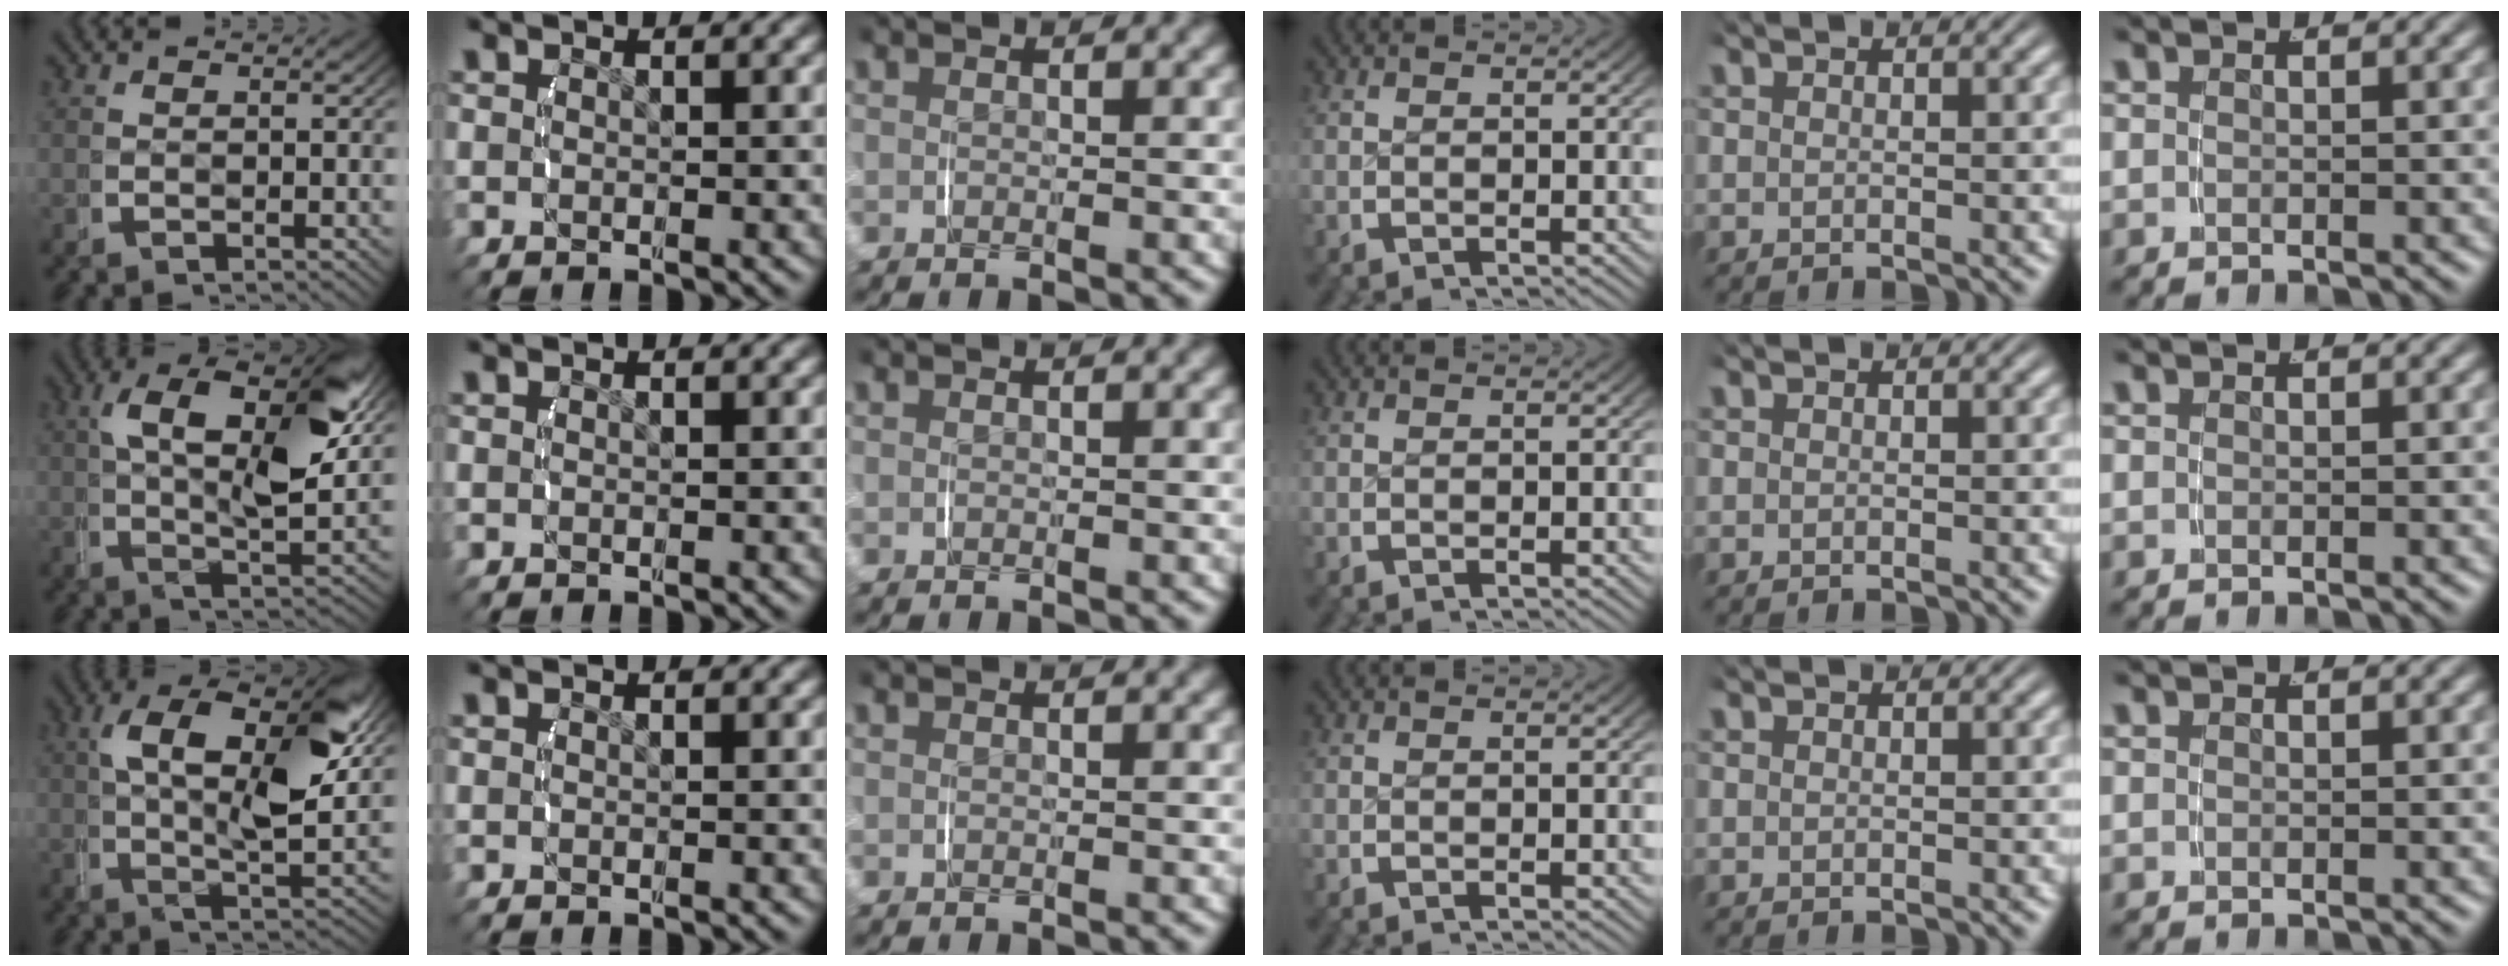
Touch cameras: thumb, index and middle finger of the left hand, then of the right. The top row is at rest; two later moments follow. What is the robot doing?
{"motion": "lift_and_place", "object": "jar lid"}